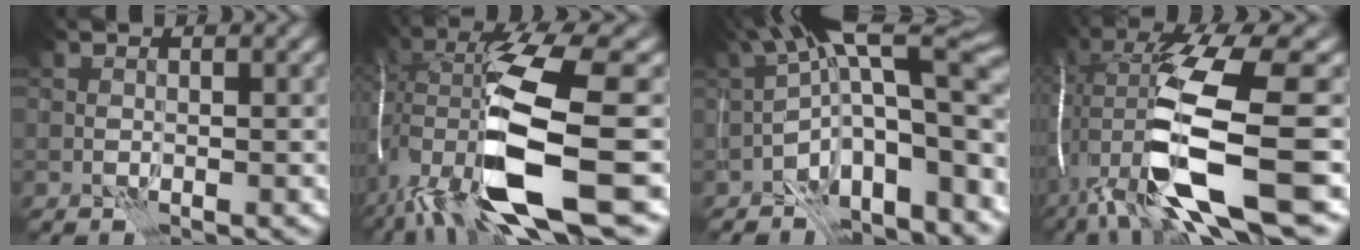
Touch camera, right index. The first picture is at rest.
{"total": 14.9, "force": [-3.5, 4.2, 13.9], "torque": [-0.277, -0.013, -0.053]}
{"total": 11.9, "force": [-4.2, 4.0, 10.5], "torque": [-0.146, 0.020, -0.064]}
{"total": 14.6, "force": [-2.6, 3.5, 13.9], "torque": [-0.279, -0.009, -0.038]}